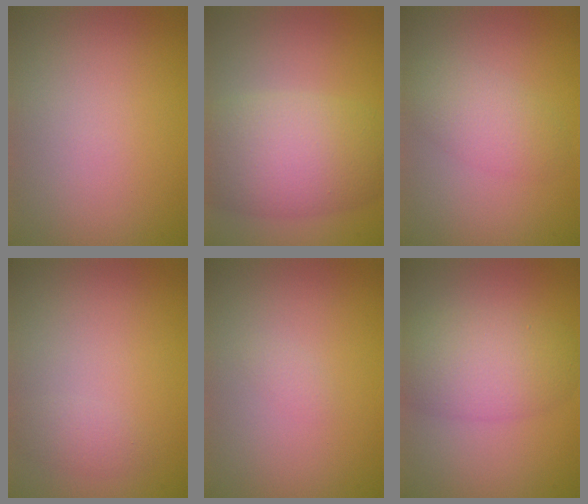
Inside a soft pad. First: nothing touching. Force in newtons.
{"total": 8.1, "press": 8.1, "slide": 0.3}
{"total": 3.0, "press": 3.0, "slide": 0.2}
{"total": 1.2, "press": 1.2, "slide": 0.0}
{"total": 0.6, "press": 0.6, "slide": 0.0}
{"total": 5.6, "press": 5.6, "slide": 0.2}